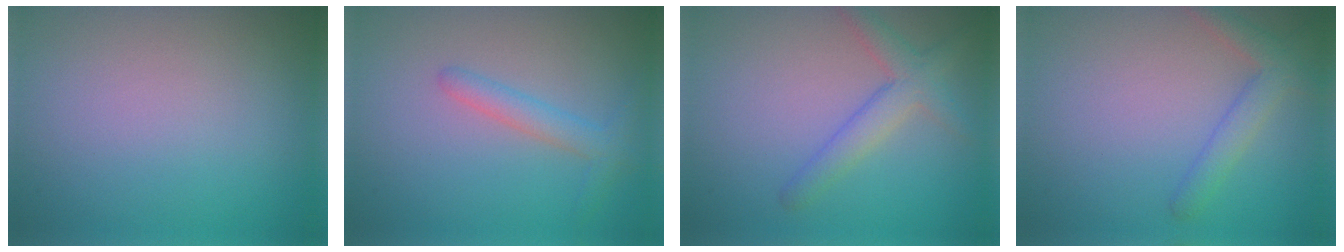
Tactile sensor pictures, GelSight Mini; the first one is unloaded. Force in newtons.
{"total": 2.1, "press": 2.1, "slide": 0.1}
{"total": 3.0, "press": 3.0, "slide": 0.2}
{"total": 2.6, "press": 2.6, "slide": 0.2}